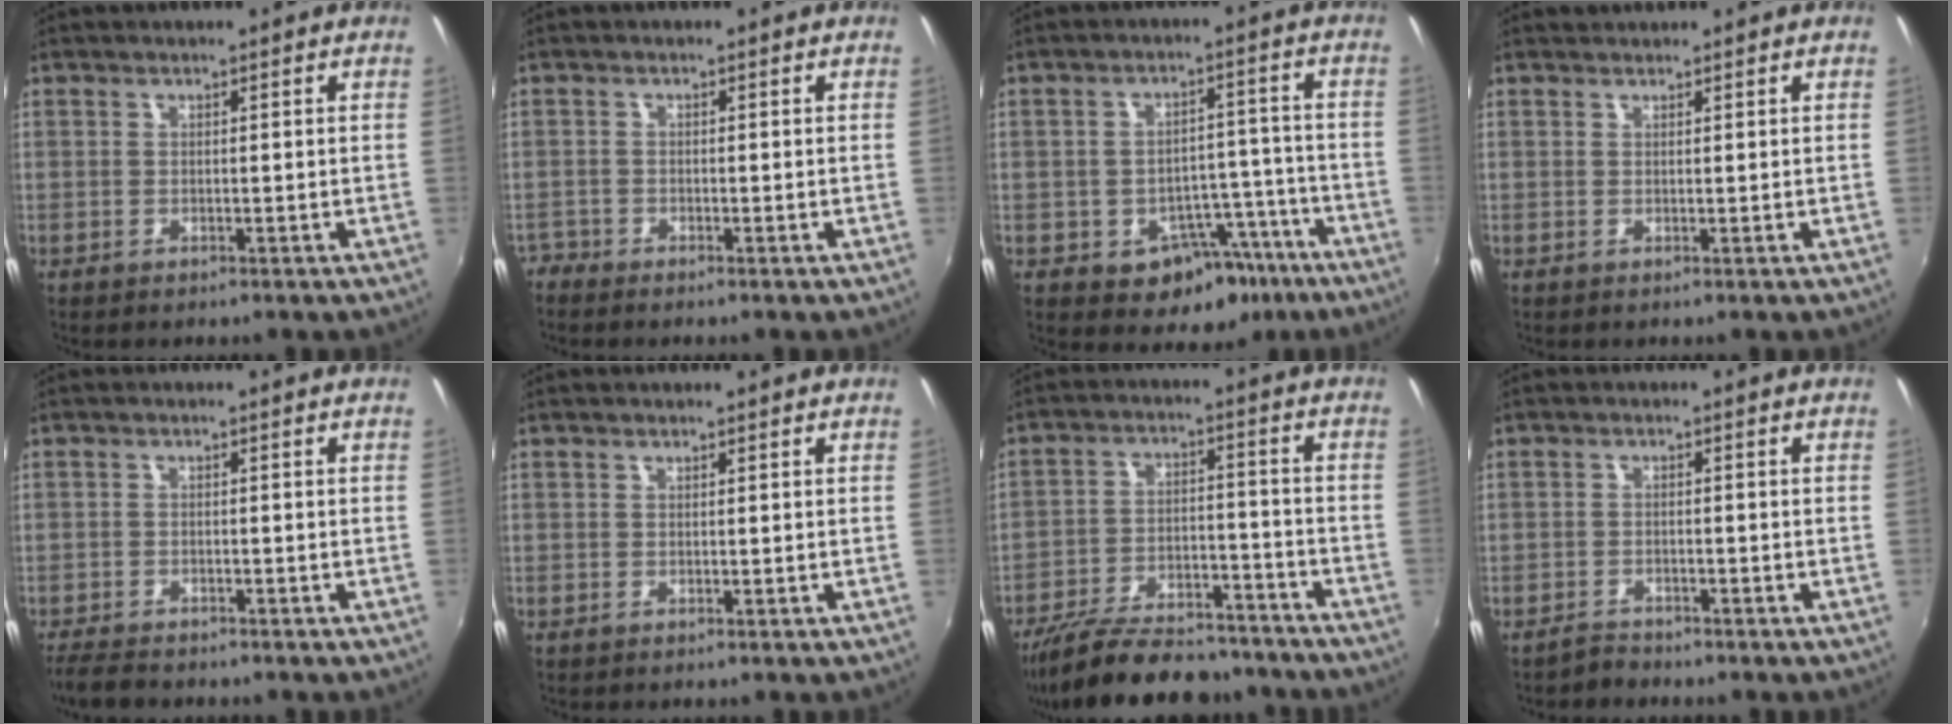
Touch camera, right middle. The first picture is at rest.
{"total": 2.2, "force": [-2.1, 0.6, -0.2], "torque": [-0.003, -0.010, -0.048]}
{"total": 11.1, "force": [-6.0, 7.9, 4.9], "torque": [-0.071, 0.036, -0.055]}
{"total": 0.6, "force": [0.5, 0.1, -0.1], "torque": [0.004, 0.002, 0.010]}
{"total": 5.0, "force": [-4.6, 1.3, 1.7], "torque": [-0.053, -0.024, -0.084]}
{"total": 0.0}
{"total": 21.4, "force": [-18.0, 7.1, 9.2], "torque": [-0.183, -0.007, -0.260]}
{"total": 2.3, "force": [-2.1, 0.9, -0.1], "torque": [-0.006, 0.004, -0.039]}